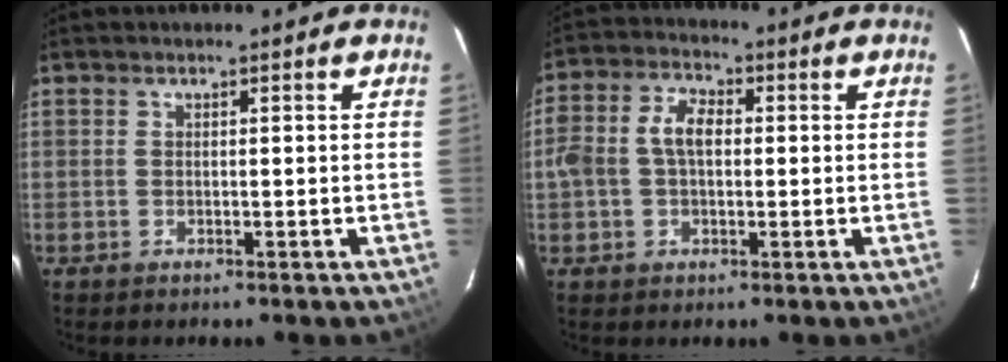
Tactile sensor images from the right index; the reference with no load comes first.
{"total": 7.0, "force": [0.0, 4.6, 5.2], "torque": [-0.108, 0.020, -0.001]}